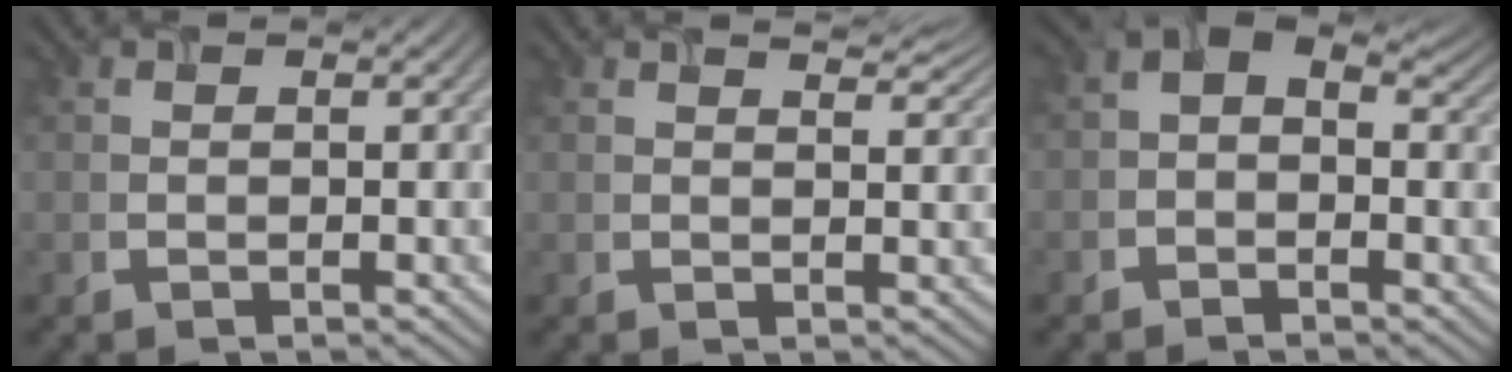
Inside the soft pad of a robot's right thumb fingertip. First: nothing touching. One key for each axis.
{"total": 3.3, "fx": 2.6, "fy": 0.8, "fz": 1.9, "tx": -0.038, "ty": 0.002, "tz": 0.039}
{"total": 4.0, "fx": 0.4, "fy": 2.7, "fz": 2.9, "tx": -0.051, "ty": 0.011, "tz": -0.006}